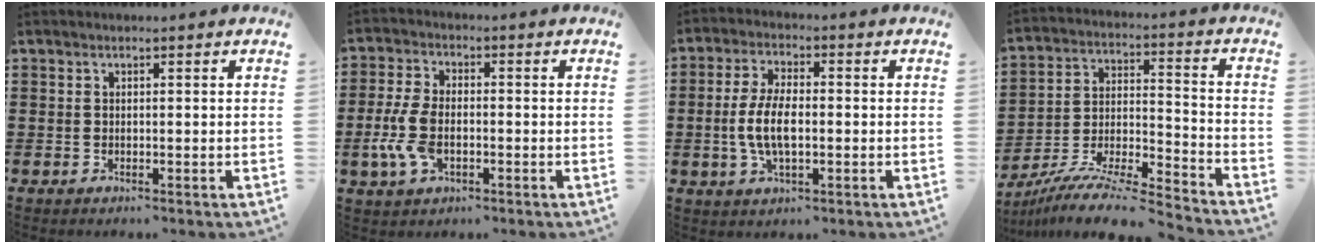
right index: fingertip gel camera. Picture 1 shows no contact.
{"total": 6.8, "force": [-1.7, 3.8, 5.4], "torque": [-0.136, -0.003, -0.039]}
{"total": 6.8, "force": [-0.9, 3.0, 6.1], "torque": [-0.141, -0.005, -0.025]}
{"total": 9.5, "force": [-8.8, 0.2, 3.5], "torque": [-0.058, 0.004, -0.175]}